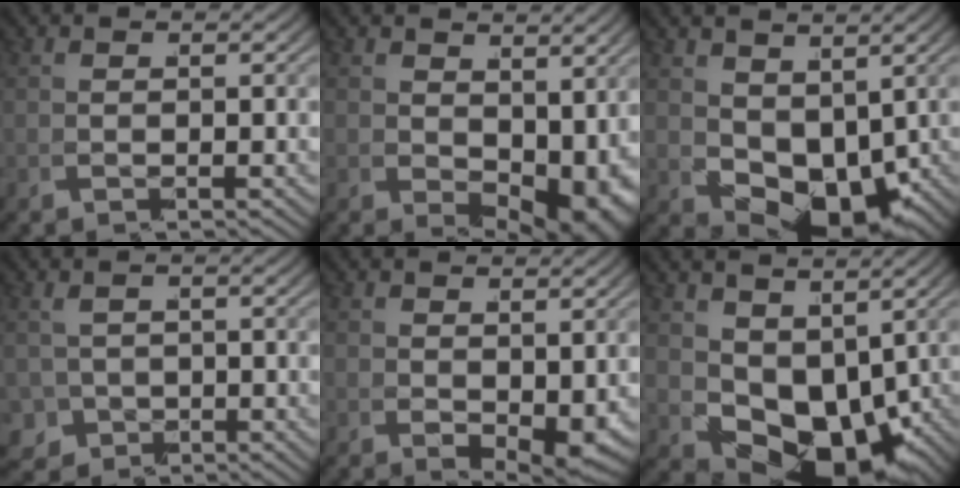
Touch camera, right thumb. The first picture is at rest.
{"total": 4.9, "force": [0.1, 2.6, 4.2], "torque": [-0.075, -0.023, 0.019]}
{"total": 6.2, "force": [-0.3, 4.1, 4.6], "torque": [-0.090, -0.019, 0.004]}
{"total": 4.4, "force": [-2.1, 3.7, 1.1], "torque": [-0.044, -0.040, -0.013]}
{"total": 2.1, "force": [0.2, 0.7, 1.9], "torque": [-0.031, -0.012, 0.014]}
{"total": 9.4, "force": [-1.7, 6.4, 6.6], "torque": [-0.124, -0.031, -0.013]}